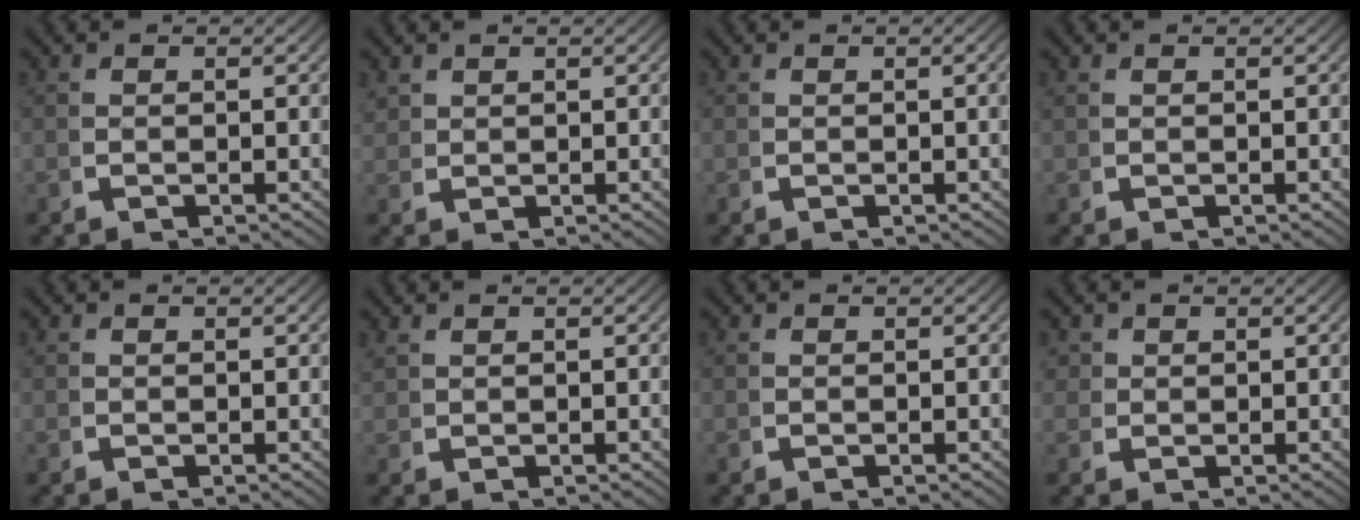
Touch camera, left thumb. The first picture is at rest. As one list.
[{"total": 1.4, "force": [1.4, 0.4, 0.2], "torque": [0.000, 0.005, 0.031]}, {"total": 0.7, "force": [0.0, 0.2, 0.7], "torque": [-0.010, 0.000, 0.001]}, {"total": 0.0}, {"total": 0.0}, {"total": 0.9, "force": [0.9, 0.1, 0.2], "torque": [-0.004, 0.003, 0.022]}, {"total": 0.0}, {"total": 1.6, "force": [0.9, 1.2, 0.5], "torque": [-0.010, -0.008, 0.022]}]